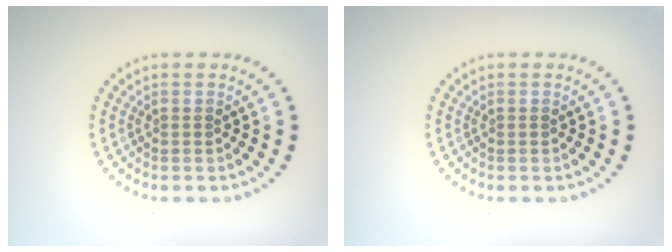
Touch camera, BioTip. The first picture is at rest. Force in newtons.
{"total": 0.0}